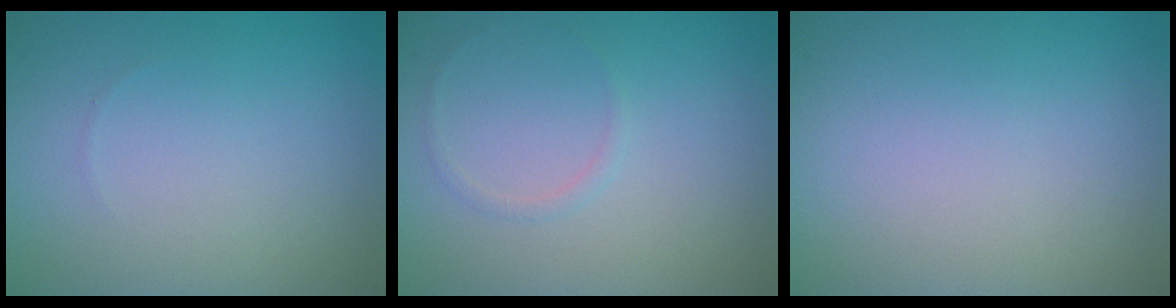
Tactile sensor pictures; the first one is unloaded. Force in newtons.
{"total": 0.5, "press": 0.5, "slide": 0.1}
{"total": 0.0}